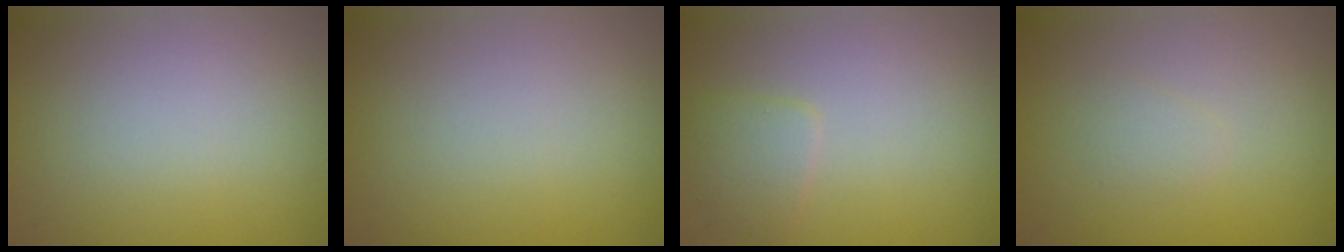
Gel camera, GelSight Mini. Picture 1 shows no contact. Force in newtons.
{"total": 0.0}
{"total": 1.6, "press": 1.6, "slide": 0.0}
{"total": 0.9, "press": 0.9, "slide": 0.1}